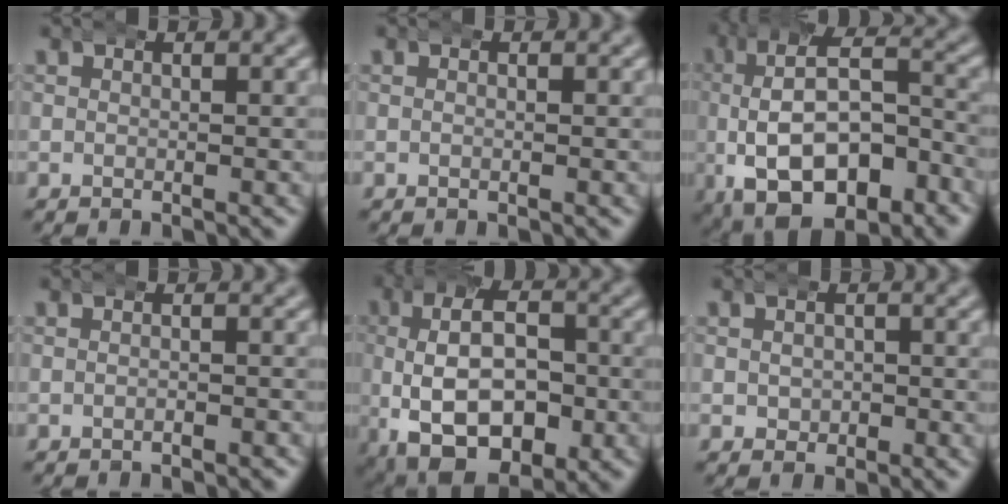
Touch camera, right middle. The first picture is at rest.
{"total": 0.0}
{"total": 13.1, "force": [-3.4, 8.4, 9.5], "torque": [-0.181, -0.040, -0.032]}
{"total": 0.9, "force": [-0.7, 0.2, 0.4], "torque": [-0.001, 0.003, -0.016]}
{"total": 13.7, "force": [-2.3, 9.2, 9.9], "torque": [-0.181, -0.039, -0.019]}
{"total": 1.8, "force": [-0.2, 1.6, 0.9], "torque": [-0.008, -0.004, -0.001]}